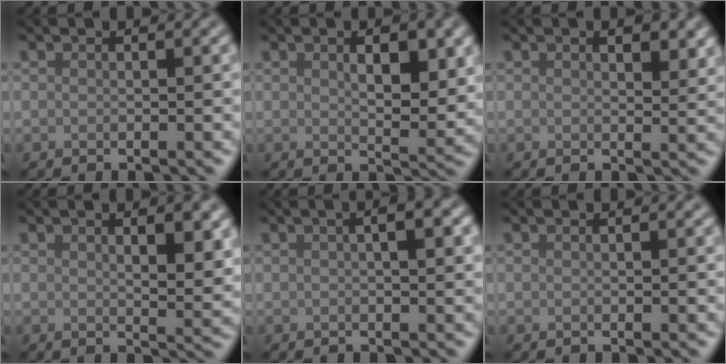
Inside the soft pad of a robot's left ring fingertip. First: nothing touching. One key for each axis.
{"total": 4.4, "fx": 1.3, "fy": 2.0, "fz": 3.7, "tx": -0.056, "ty": -0.007, "tz": 0.025}
{"total": 2.7, "fx": 1.3, "fy": 1.2, "fz": 2.0, "tx": -0.023, "ty": -0.003, "tz": 0.024}
{"total": 3.8, "fx": 1.4, "fy": 1.3, "fz": 3.2, "tx": -0.044, "ty": -0.008, "tz": 0.025}
{"total": 2.2, "fx": 0.5, "fy": 0.4, "fz": 2.1, "tx": -0.027, "ty": 0.008, "tz": 0.007}
{"total": 0.0}